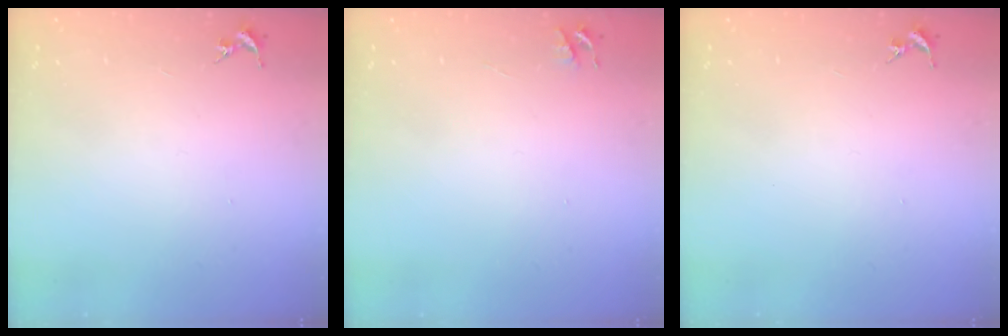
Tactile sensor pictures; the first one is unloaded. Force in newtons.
{"total": 3.5, "press": 3.5, "slide": 0.4}
{"total": 0.0}